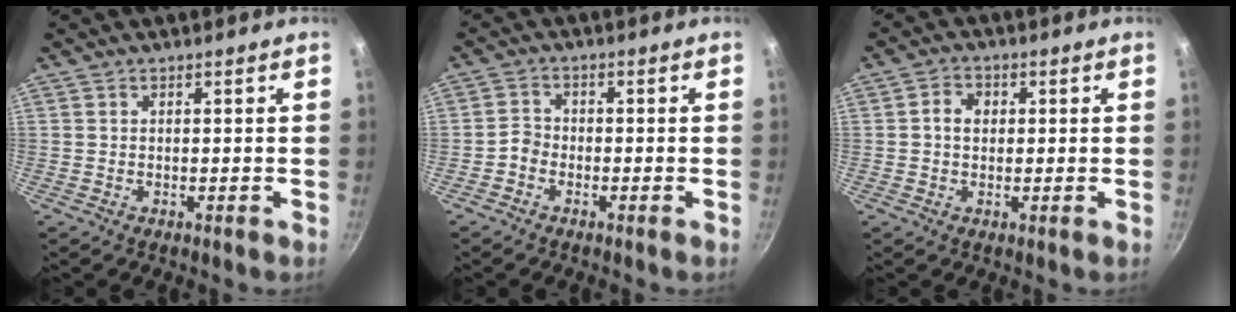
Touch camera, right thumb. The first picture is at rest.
{"total": 2.3, "force": [-1.5, 1.5, 0.7], "torque": [-0.011, 0.021, -0.033]}
{"total": 3.8, "force": [0.4, 3.0, 2.3], "torque": [-0.024, 0.009, 0.002]}